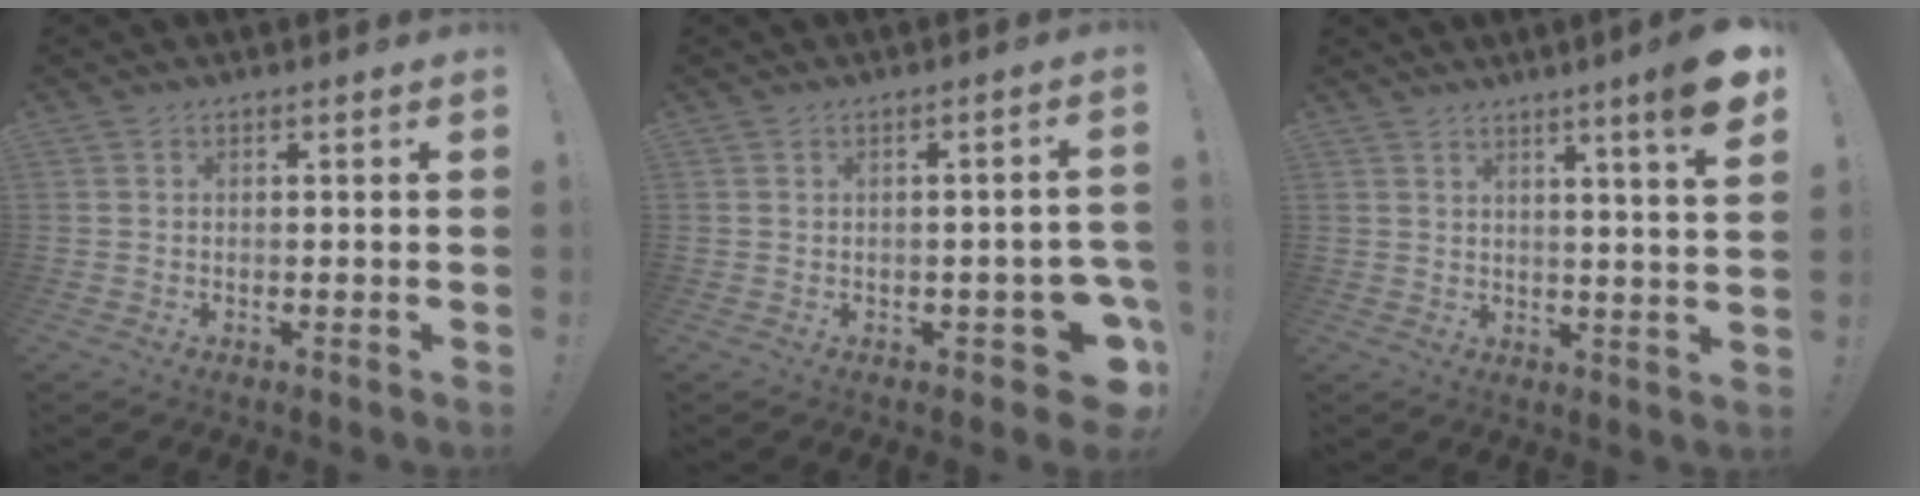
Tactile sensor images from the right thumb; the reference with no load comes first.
{"total": 7.6, "force": [-2.8, 3.5, 6.1], "torque": [-0.070, 0.012, -0.037]}
{"total": 8.6, "force": [4.5, -0.6, 7.3], "torque": [-0.099, -0.033, 0.067]}